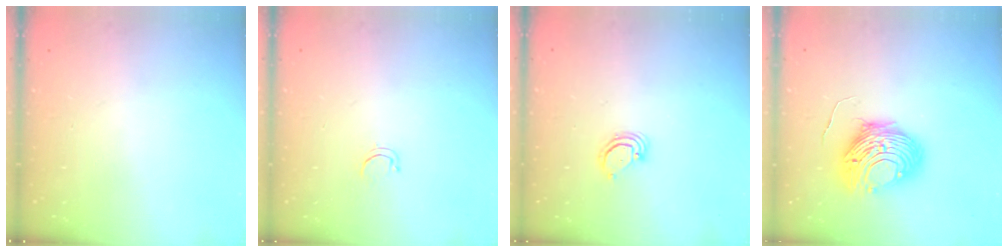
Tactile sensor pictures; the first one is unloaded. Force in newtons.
{"total": 2.6, "press": 2.5, "slide": 0.4}
{"total": 2.8, "press": 2.8, "slide": 0.3}
{"total": 12.5, "press": 12.4, "slide": 1.4}